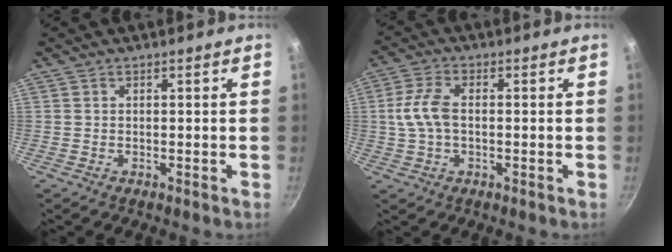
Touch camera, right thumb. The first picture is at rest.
{"total": 7.1, "force": [0.1, 4.2, 5.7], "torque": [-0.118, 0.016, -0.003]}